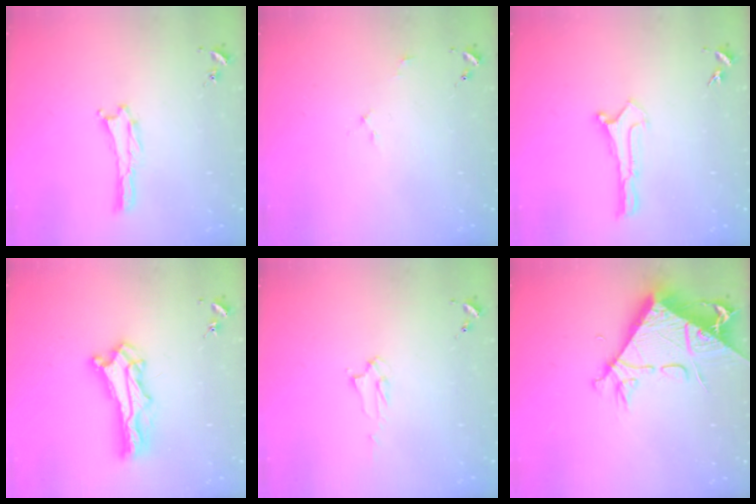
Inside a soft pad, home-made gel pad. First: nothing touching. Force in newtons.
{"total": 2.2, "press": 2.2, "slide": 0.2}
{"total": 0.0}
{"total": 7.4, "press": 7.3, "slide": 0.6}
{"total": 2.2, "press": 2.2, "slide": 0.2}
{"total": 9.7, "press": 9.7, "slide": 1.3}